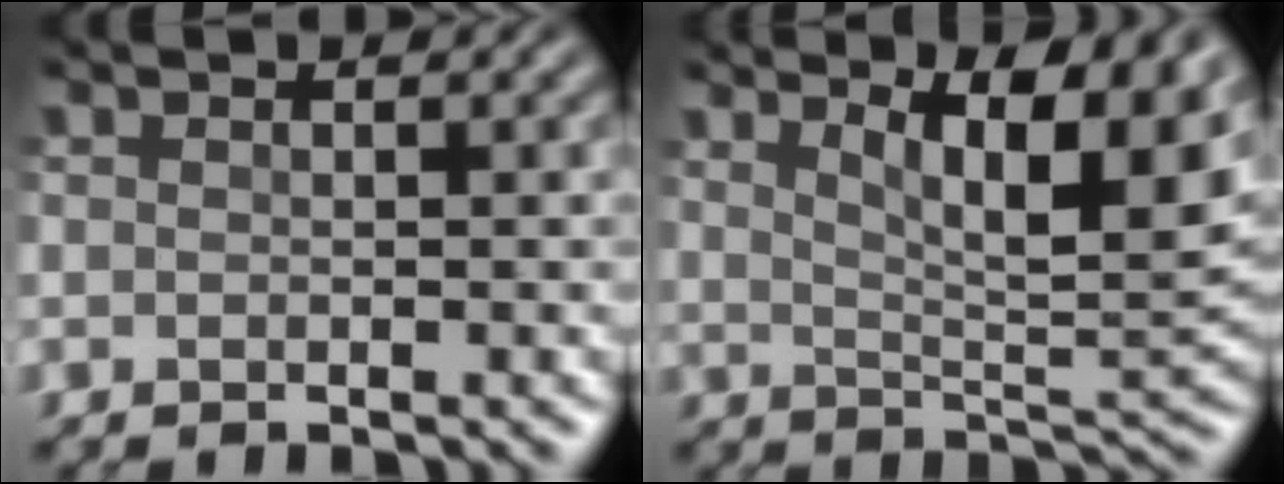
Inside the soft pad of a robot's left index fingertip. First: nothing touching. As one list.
[{"total": 8.4, "force": [4.5, 2.2, 6.8], "torque": [-0.100, -0.002, 0.075]}]